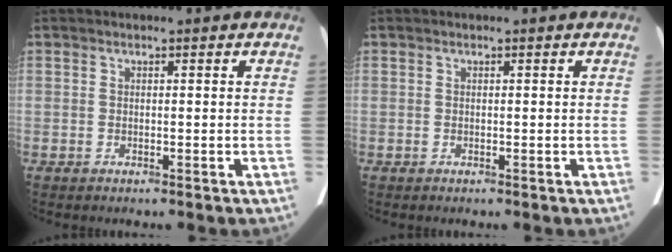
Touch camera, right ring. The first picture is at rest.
{"total": 0.0}